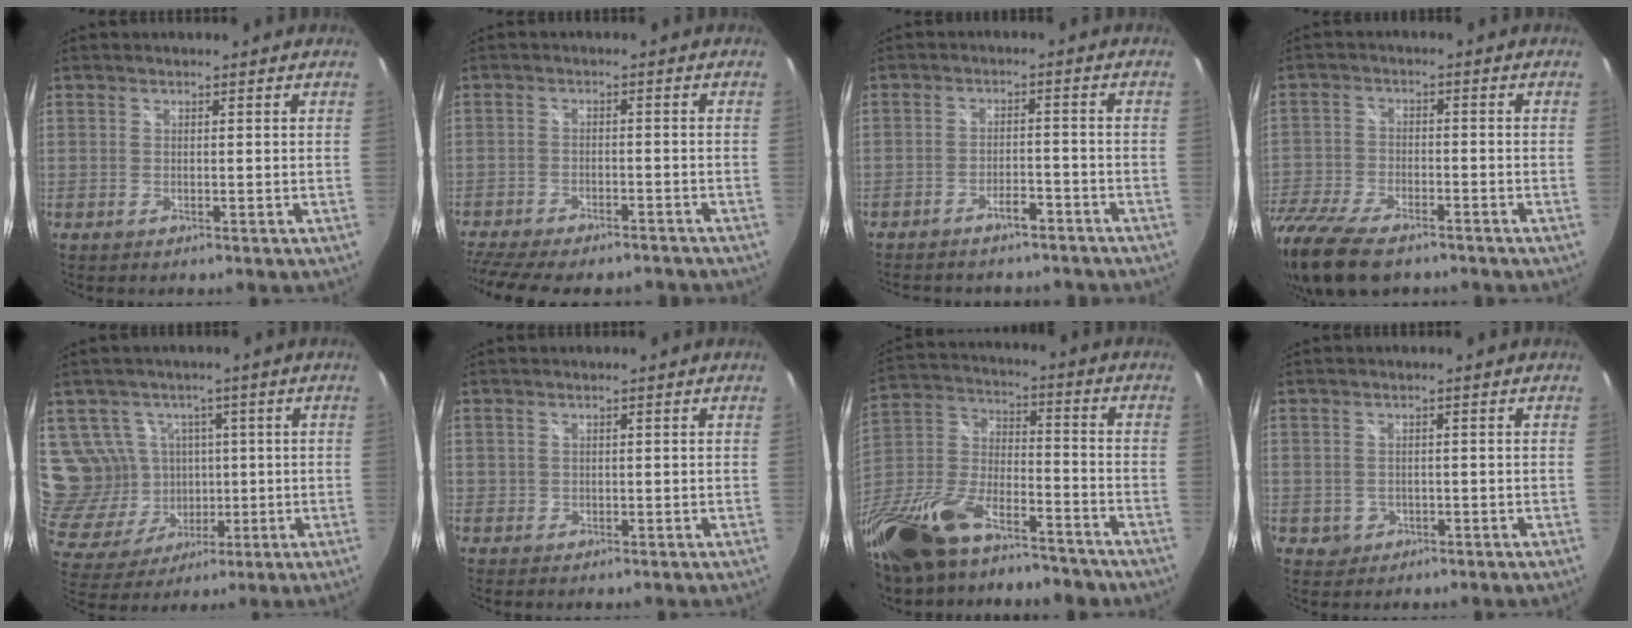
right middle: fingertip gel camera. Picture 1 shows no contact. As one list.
[{"total": 15.3, "force": [-12.9, 4.7, 6.9], "torque": [-0.160, -0.026, -0.192]}, {"total": 7.6, "force": [-6.5, 2.9, 2.7], "torque": [-0.064, 0.008, -0.085]}, {"total": 17.8, "force": [-13.0, 7.8, 9.3], "torque": [-0.238, -0.040, -0.237]}, {"total": 13.3, "force": [3.1, 11.6, 5.6], "torque": [-0.142, -0.002, 0.082]}, {"total": 0.7, "force": [0.1, 0.6, 0.0], "torque": [0.002, 0.001, 0.001]}, {"total": 26.8, "force": [-18.6, 12.1, 15.0], "torque": [-0.338, -0.016, -0.313]}, {"total": 2.5, "force": [-0.5, 2.3, 0.6], "torque": [-0.015, 0.000, -0.002]}]